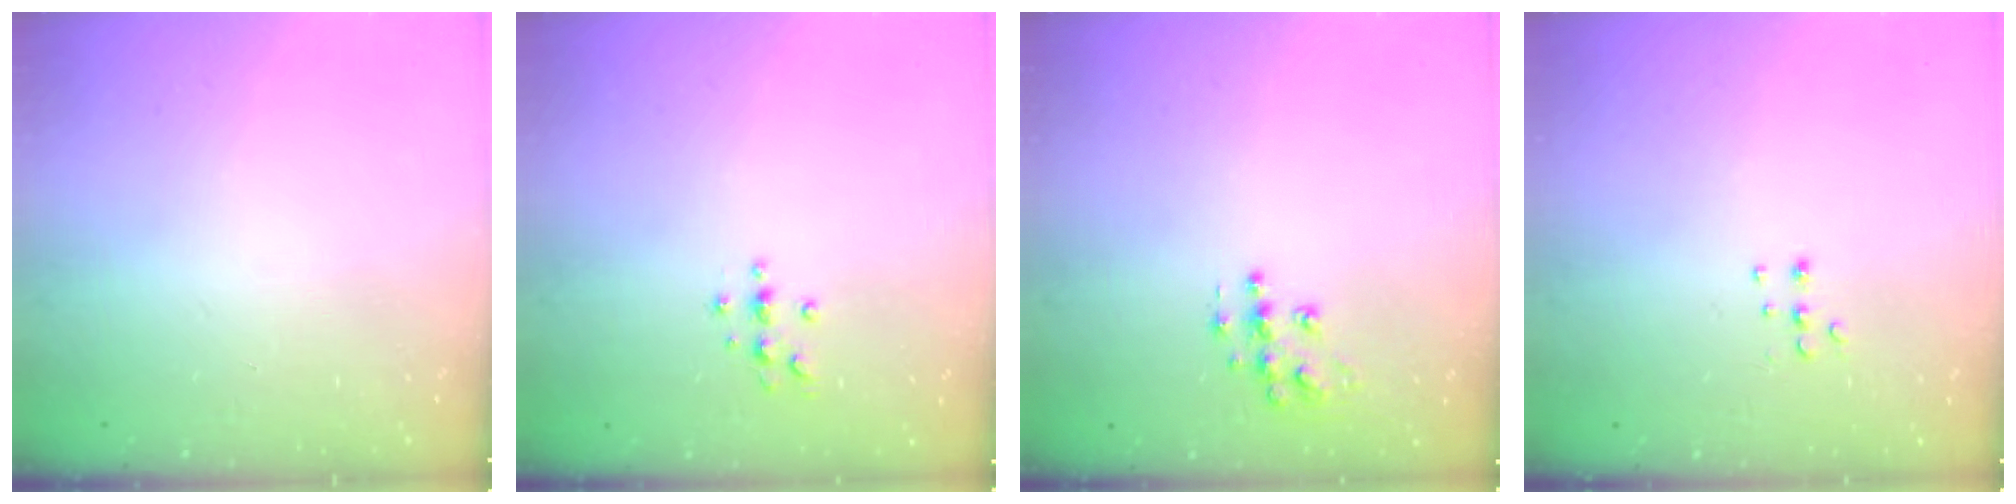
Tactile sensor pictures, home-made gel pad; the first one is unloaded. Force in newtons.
{"total": 3.7, "press": 3.6, "slide": 0.5}
{"total": 8.7, "press": 8.7, "slide": 0.5}
{"total": 5.3, "press": 5.2, "slide": 0.5}